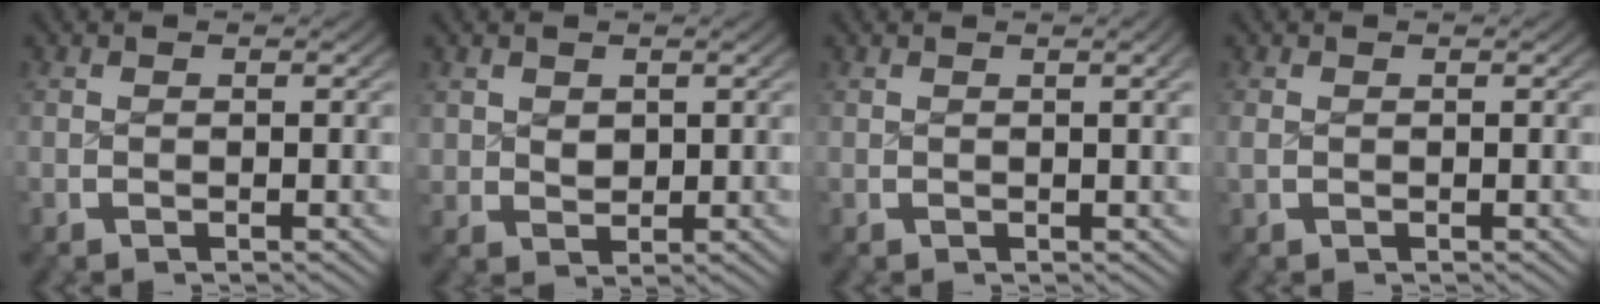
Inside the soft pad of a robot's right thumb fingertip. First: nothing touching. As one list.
[{"total": 2.7, "force": [1.2, 2.1, 1.3], "torque": [-0.034, -0.018, 0.039]}, {"total": 1.0, "force": [0.3, -0.1, 1.0], "torque": [-0.017, 0.005, 0.008]}, {"total": 0.8, "force": [0.1, 0.7, 0.4], "torque": [-0.016, -0.003, 0.004]}]